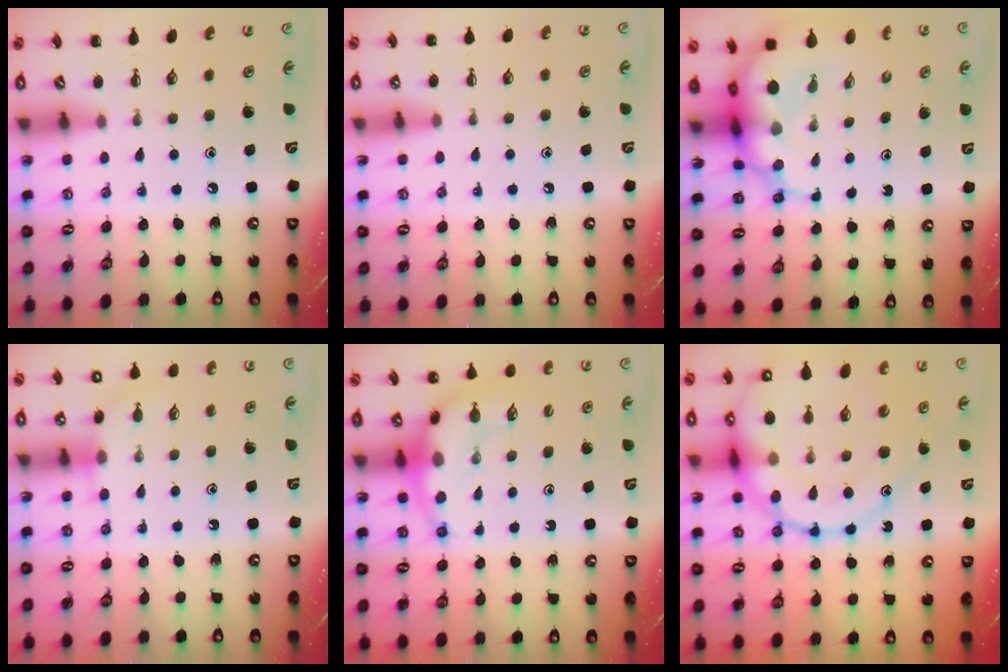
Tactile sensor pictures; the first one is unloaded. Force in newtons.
{"total": 3.6, "press": 3.5, "slide": 1.1}
{"total": 9.0, "press": 8.8, "slide": 2.2}
{"total": 6.9, "press": 6.7, "slide": 1.4}
{"total": 9.2, "press": 9.0, "slide": 1.6}
{"total": 24.3, "press": 24.0, "slide": 3.3}